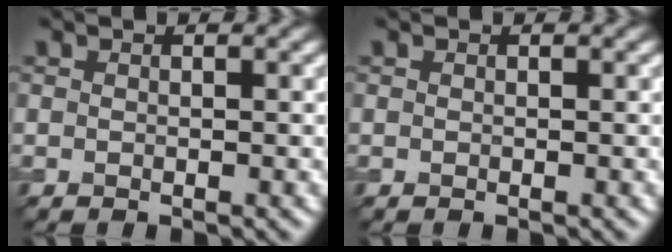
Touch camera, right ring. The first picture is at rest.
{"total": 0.0}